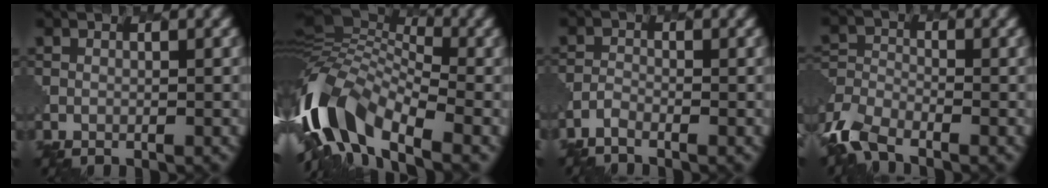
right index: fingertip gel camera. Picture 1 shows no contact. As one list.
[{"total": 11.4, "force": [-5.4, 5.4, 8.4], "torque": [-0.158, 0.010, -0.116]}, {"total": 1.2, "force": [-1.1, 0.2, 0.3], "torque": [-0.009, -0.006, -0.029]}, {"total": 4.6, "force": [-3.5, 2.0, 2.3], "torque": [-0.052, -0.007, -0.079]}]